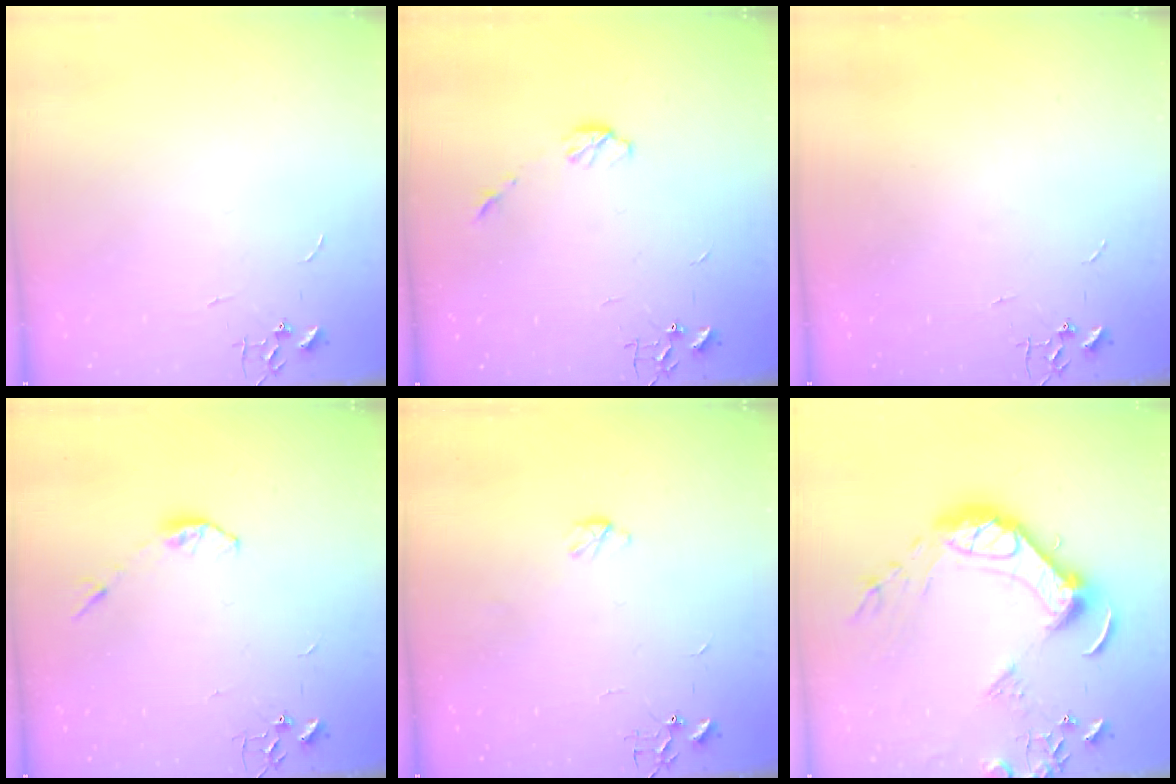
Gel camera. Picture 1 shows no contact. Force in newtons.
{"total": 4.7, "press": 4.6, "slide": 0.7}
{"total": 0.0}
{"total": 3.3, "press": 3.3, "slide": 0.5}
{"total": 3.0, "press": 3.0, "slide": 0.5}
{"total": 16.2, "press": 16.1, "slide": 1.7}